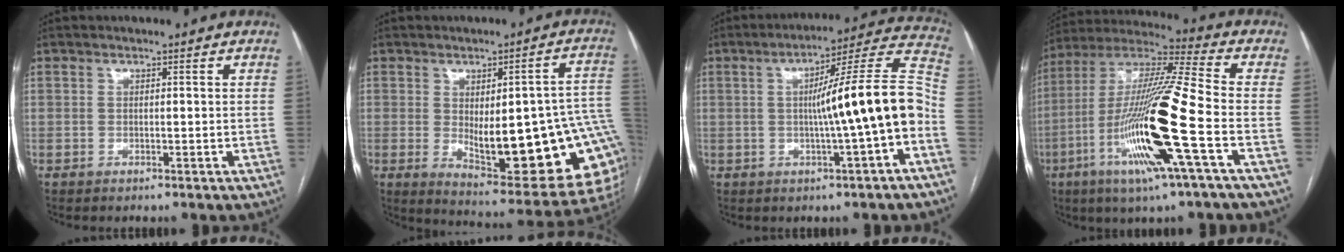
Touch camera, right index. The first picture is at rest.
{"total": 23.5, "force": [-2.5, 6.7, 22.4], "torque": [-0.207, 0.006, -0.005]}
{"total": 14.8, "force": [-2.2, -0.6, 14.6], "torque": [-0.203, 0.027, -0.037]}
{"total": 20.2, "force": [-6.3, -0.2, 19.1], "torque": [-0.395, -0.023, -0.127]}